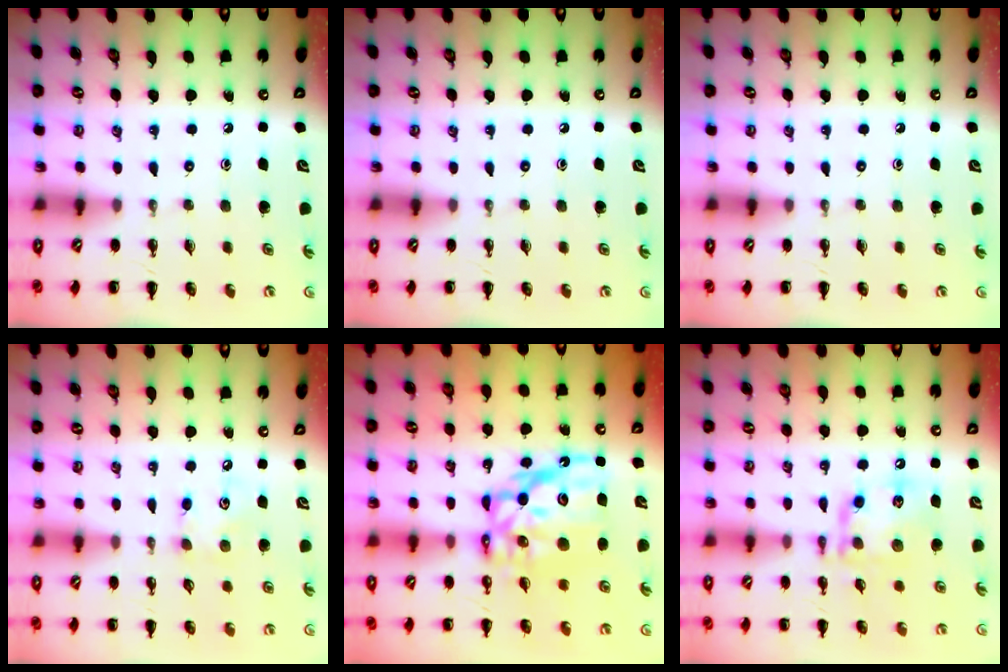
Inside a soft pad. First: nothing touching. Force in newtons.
{"total": 0.0}
{"total": 0.0}
{"total": 4.6, "press": 4.5, "slide": 0.7}
{"total": 13.2, "press": 12.7, "slide": 3.6}
{"total": 14.4, "press": 14.2, "slide": 1.8}